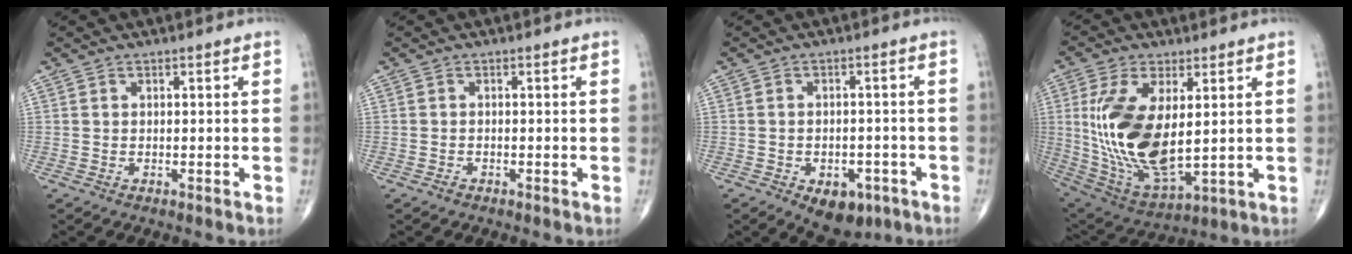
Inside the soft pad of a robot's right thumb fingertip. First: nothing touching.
{"total": 0.7, "force": [-0.5, 0.4, 0.2], "torque": [-0.007, 0.001, -0.012]}
{"total": 8.0, "force": [-4.0, 4.9, 4.8], "torque": [-0.044, 0.017, -0.047]}
{"total": 18.3, "force": [2.0, 8.5, 16.1], "torque": [-0.325, -0.022, 0.055]}